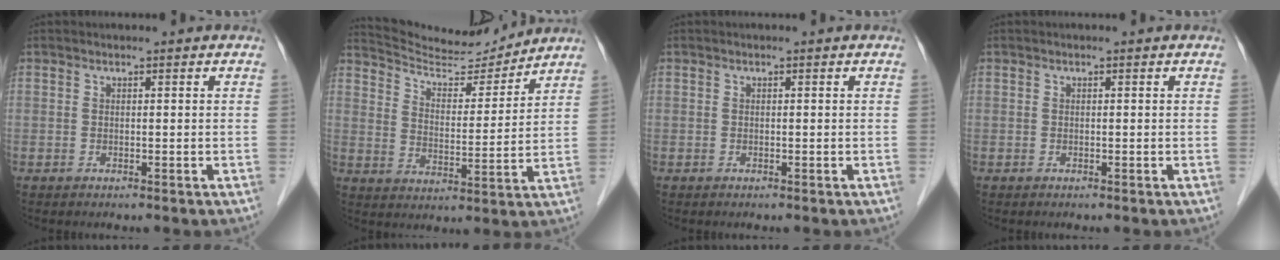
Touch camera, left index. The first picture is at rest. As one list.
[{"total": 12.2, "force": [12.0, 1.0, 2.1], "torque": [-0.041, 0.000, 0.198]}, {"total": 0.0}, {"total": 0.0}]